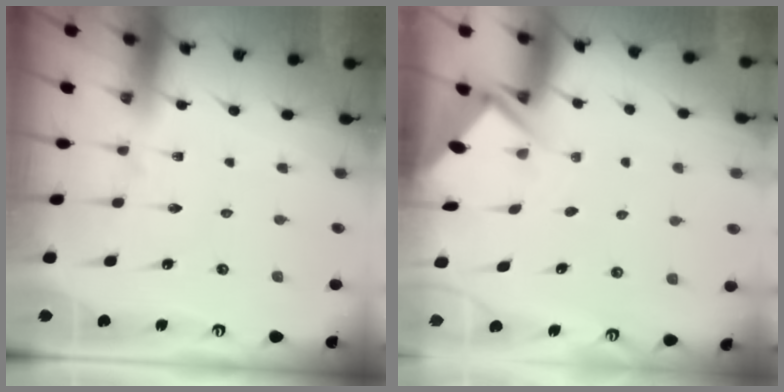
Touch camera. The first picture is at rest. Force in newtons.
{"total": 2.8, "press": 2.8, "slide": 0.3}